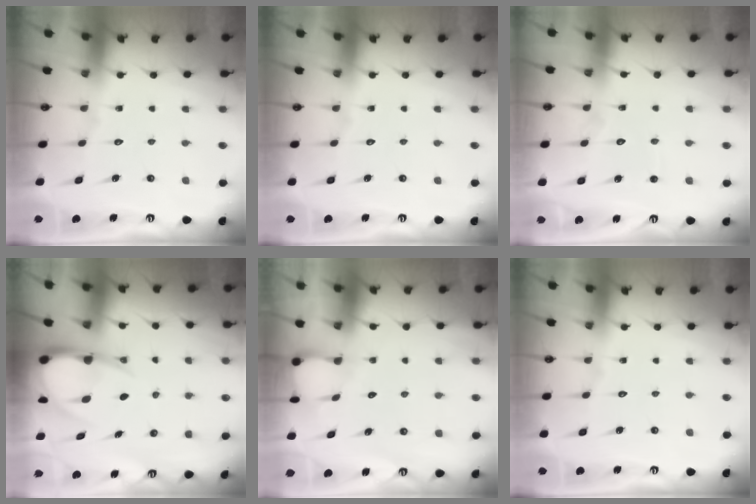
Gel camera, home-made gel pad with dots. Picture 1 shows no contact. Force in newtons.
{"total": 0.0}
{"total": 5.6, "press": 5.6, "slide": 0.7}
{"total": 11.4, "press": 11.3, "slide": 1.4}
{"total": 4.6, "press": 4.6, "slide": 0.4}
{"total": 0.0}